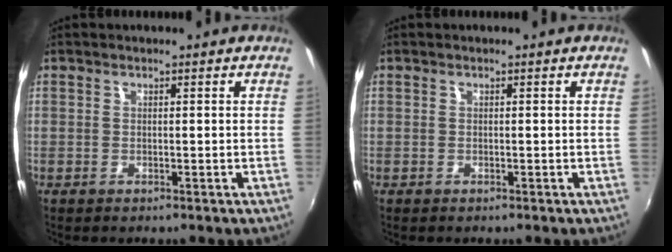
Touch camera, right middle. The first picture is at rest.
{"total": 0.0}